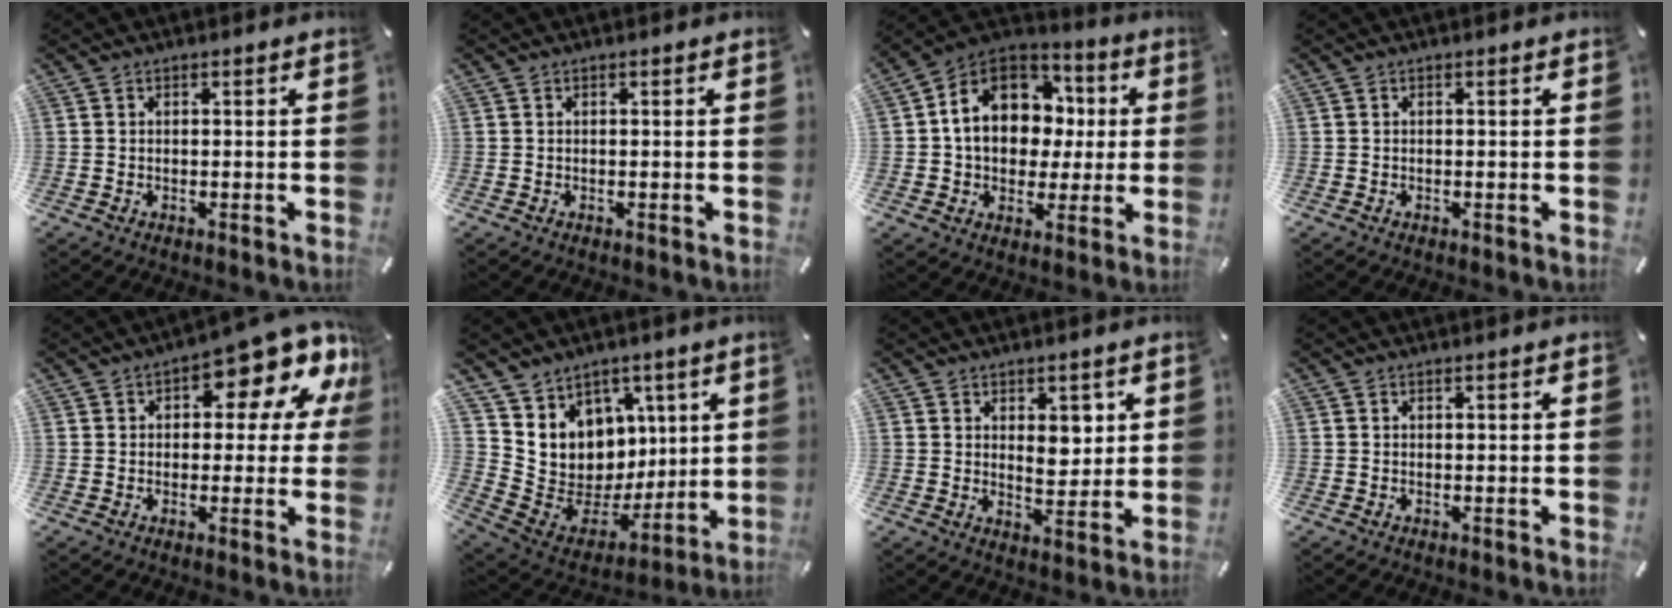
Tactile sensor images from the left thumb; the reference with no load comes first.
{"total": 0.0}
{"total": 14.4, "force": [1.7, 12.0, 7.8], "torque": [-0.152, 0.001, 0.035]}
{"total": 0.0}
{"total": 13.2, "force": [7.9, 5.3, 9.2], "torque": [-0.112, -0.060, 0.128]}
{"total": 9.8, "force": [3.0, 9.3, -0.2], "torque": [-0.001, -0.058, 0.079]}
{"total": 6.1, "force": [2.7, 4.2, 3.4], "torque": [-0.031, -0.014, 0.042]}
{"total": 0.0}